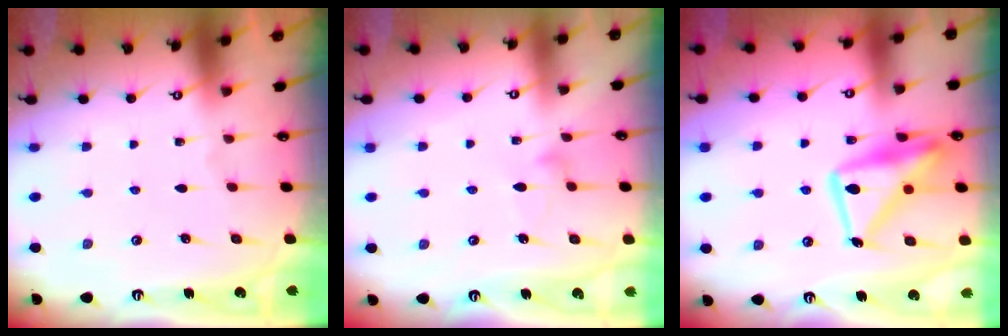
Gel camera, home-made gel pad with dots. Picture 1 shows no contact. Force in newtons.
{"total": 8.7, "press": 8.6, "slide": 0.5}
{"total": 17.9, "press": 17.8, "slide": 1.7}